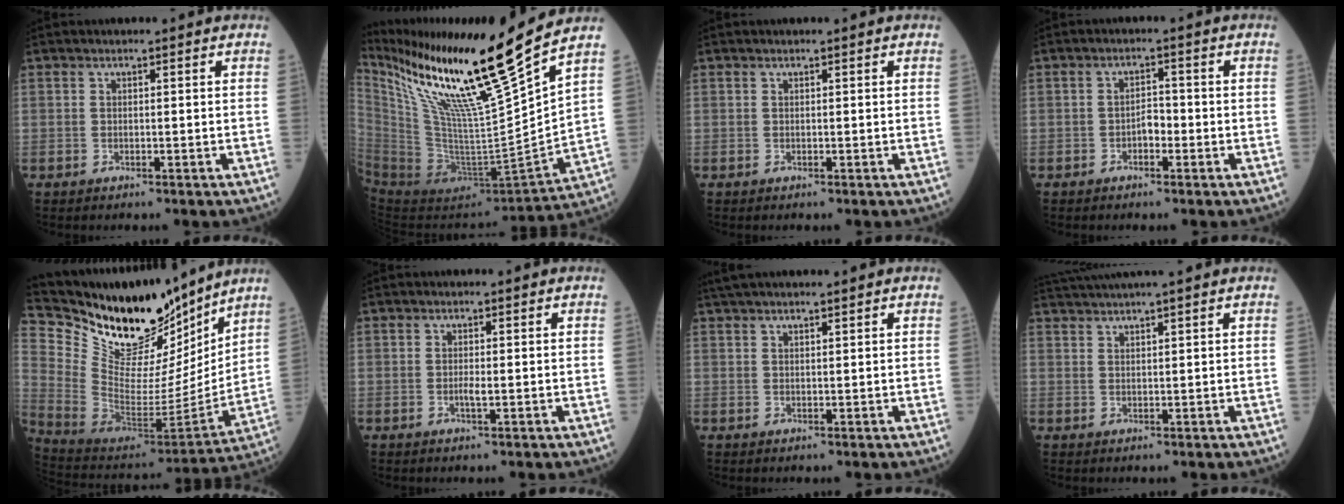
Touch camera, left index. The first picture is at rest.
{"total": 25.7, "force": [18.3, -1.6, 18.0], "torque": [-0.316, -0.052, 0.328]}
{"total": 0.0}
{"total": 2.1, "force": [-0.9, 1.1, 1.6], "torque": [-0.019, 0.006, -0.020]}
{"total": 22.2, "force": [19.1, 6.2, 9.6], "torque": [-0.171, -0.025, 0.331]}
{"total": 1.1, "force": [-0.2, 0.1, 1.0], "torque": [-0.020, -0.003, -0.004]}
{"total": 5.7, "force": [4.8, 0.2, 3.0], "torque": [-0.047, 0.033, 0.082]}
{"total": 5.8, "force": [5.1, -1.0, 2.7], "torque": [-0.043, 0.030, 0.086]}